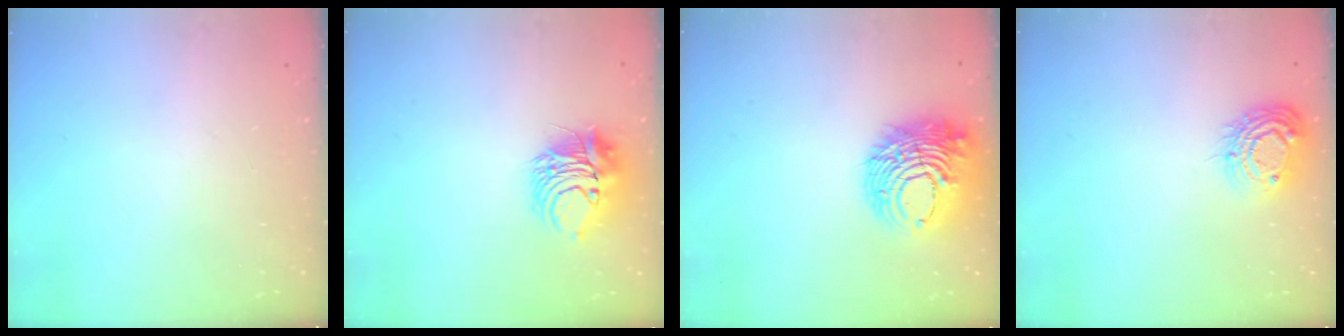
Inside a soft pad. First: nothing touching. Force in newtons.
{"total": 9.1, "press": 9.1, "slide": 0.6}
{"total": 14.6, "press": 14.4, "slide": 1.8}
{"total": 11.2, "press": 11.1, "slide": 0.9}